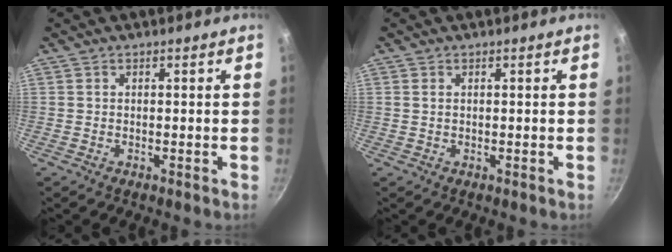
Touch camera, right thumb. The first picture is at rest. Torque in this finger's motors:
{"motor_torque": [-0.40, 0.25, 0.12, 0.45, 0.10]}